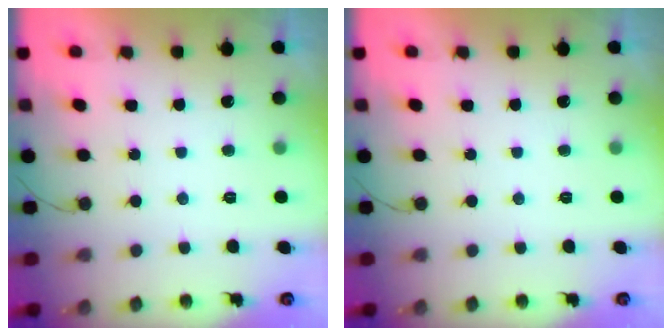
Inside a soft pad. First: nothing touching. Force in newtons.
{"total": 0.0}